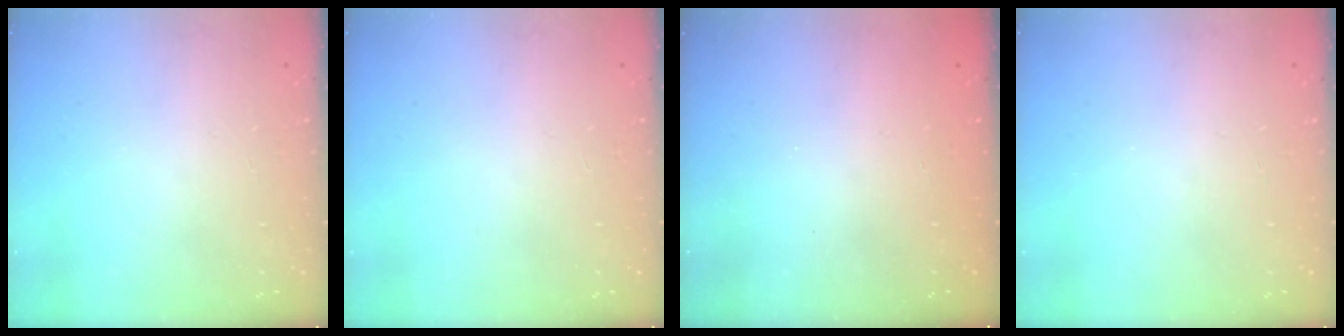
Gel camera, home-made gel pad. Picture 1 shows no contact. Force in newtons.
{"total": 0.0}
{"total": 2.3, "press": 2.2, "slide": 0.8}
{"total": 0.0}